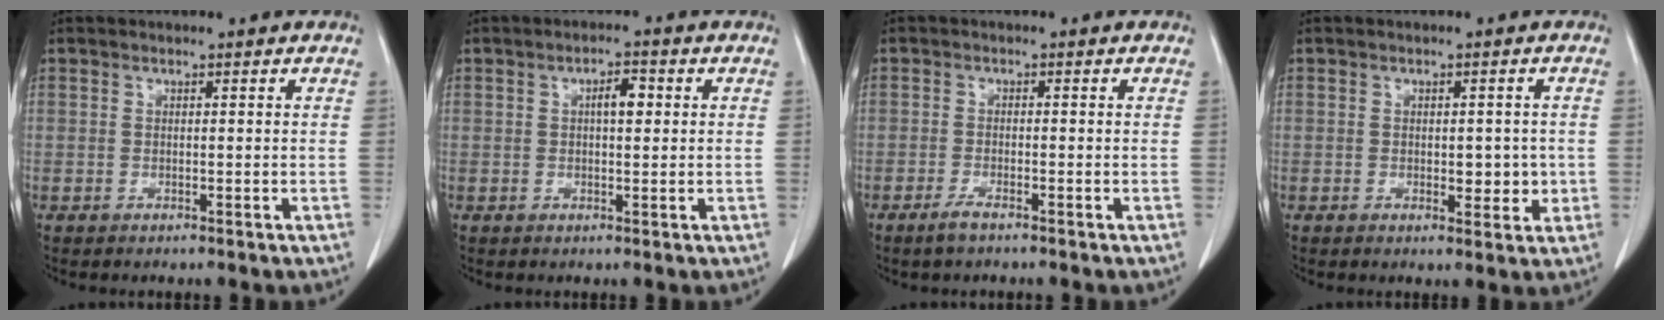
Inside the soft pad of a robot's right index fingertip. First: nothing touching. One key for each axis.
{"total": 3.0, "fx": 0.6, "fy": 1.1, "fz": 2.7, "tx": -0.045, "ty": 0.005, "tz": 0.008}
{"total": 2.3, "fx": -1.7, "fy": 0.3, "fz": 1.5, "tx": -0.035, "ty": -0.003, "tz": -0.033}
{"total": 3.5, "fx": -0.3, "fy": 2.0, "fz": 2.9, "tx": -0.027, "ty": -0.001, "tz": 0.002}